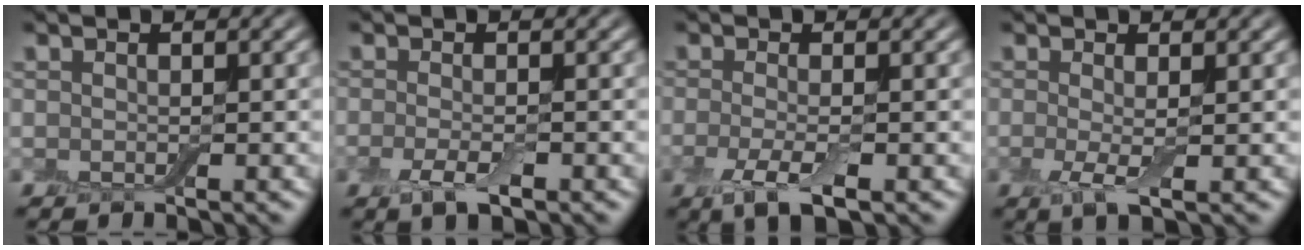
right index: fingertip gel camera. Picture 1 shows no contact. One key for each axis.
{"total": 2.4, "fx": -1.1, "fy": 0.8, "fz": 1.9, "tx": -0.041, "ty": -0.007, "tz": -0.022}
{"total": 3.4, "fx": -1.2, "fy": 1.0, "fz": 3.0, "tx": -0.064, "ty": -0.009, "tz": -0.027}
{"total": 2.2, "fx": -0.2, "fy": 0.4, "fz": 2.1, "tx": -0.043, "ty": -0.007, "tz": -0.004}